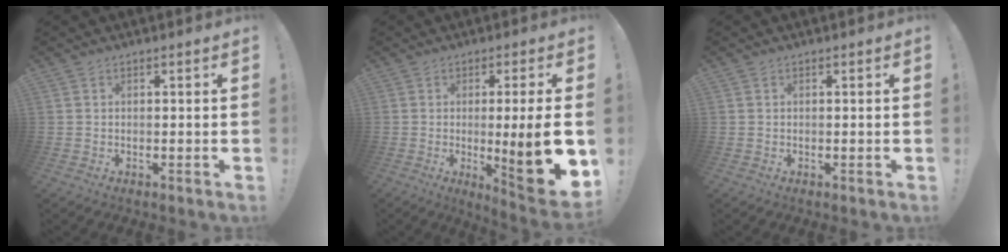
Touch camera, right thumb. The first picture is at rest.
{"total": 14.6, "force": [-2.0, 1.3, 14.4], "torque": [-0.193, -0.007, -0.023]}
{"total": 0.0}